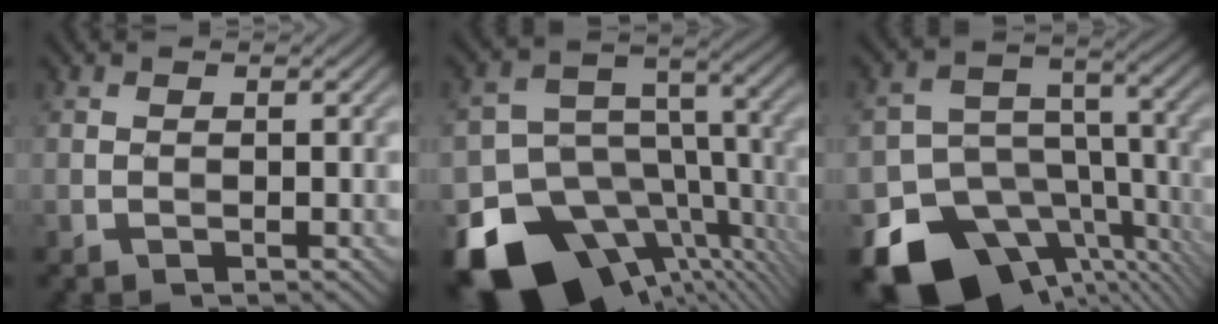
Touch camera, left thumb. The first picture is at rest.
{"total": 18.5, "force": [-10.3, 12.4, 9.3], "torque": [-0.192, -0.034, -0.128]}
{"total": 17.9, "force": [-11.0, 12.0, 7.4], "torque": [-0.166, -0.049, -0.139]}